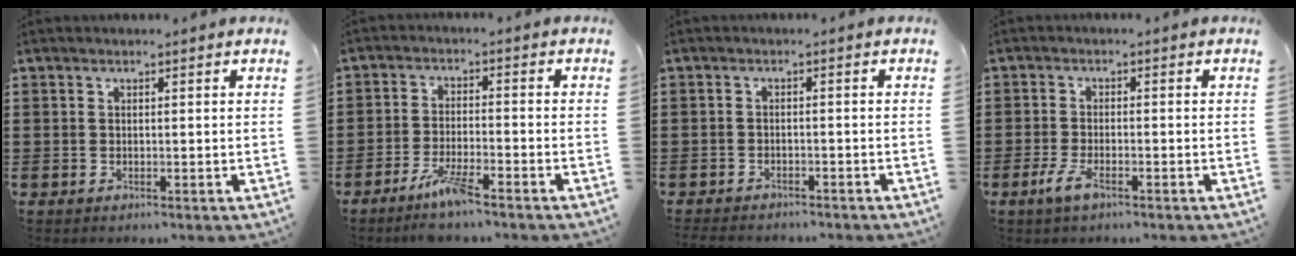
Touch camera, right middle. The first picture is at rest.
{"total": 5.3, "force": [-3.9, 0.6, 3.5], "torque": [-0.076, -0.009, -0.072]}
{"total": 2.0, "force": [-2.0, 0.3, 0.1], "torque": [-0.008, -0.001, -0.043]}
{"total": 3.5, "force": [-2.0, 1.0, 2.7], "torque": [-0.067, -0.005, -0.043]}